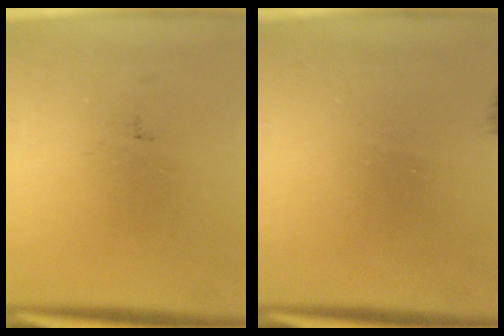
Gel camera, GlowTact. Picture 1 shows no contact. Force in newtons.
{"total": 0.7}